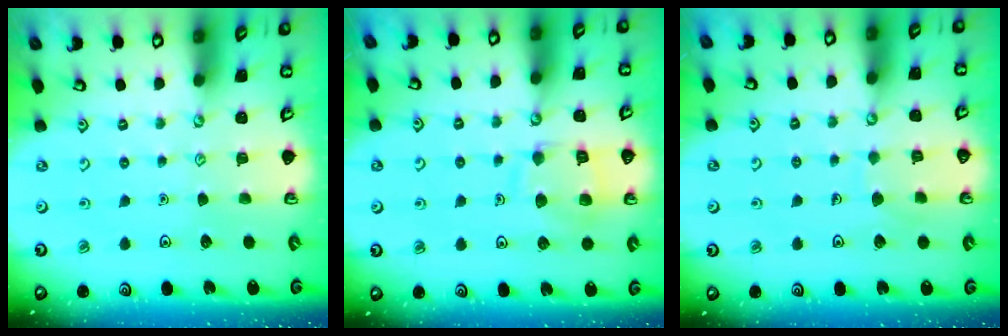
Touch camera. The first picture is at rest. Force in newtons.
{"total": 11.6, "press": 11.5, "slide": 1.3}
{"total": 4.8, "press": 4.8, "slide": 0.1}